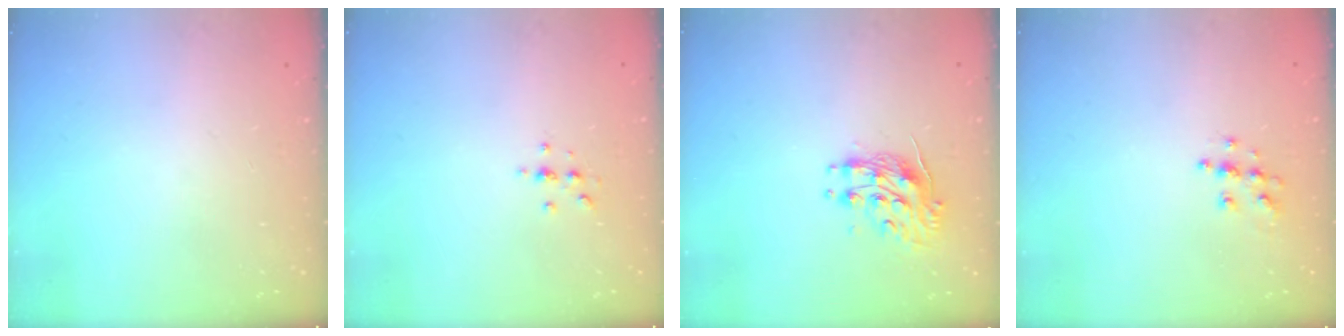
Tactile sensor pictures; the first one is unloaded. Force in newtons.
{"total": 2.8, "press": 2.7, "slide": 0.3}
{"total": 9.4, "press": 9.4, "slide": 0.3}
{"total": 6.2, "press": 6.2, "slide": 0.2}